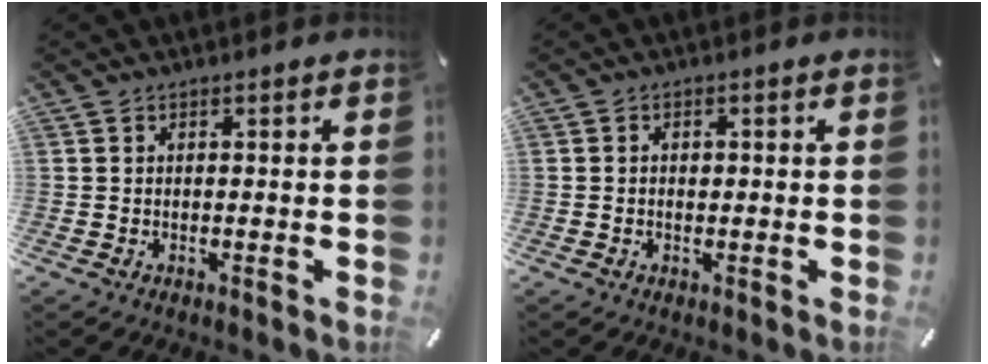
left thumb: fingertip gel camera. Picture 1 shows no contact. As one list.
[{"total": 1.2, "force": [-0.1, 0.9, 0.9], "torque": [-0.018, 0.003, -0.003]}]